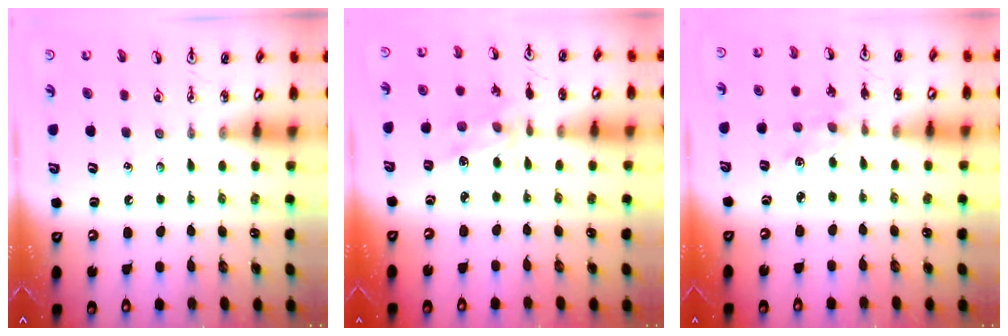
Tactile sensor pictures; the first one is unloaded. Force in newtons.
{"total": 2.5, "press": 2.5, "slide": 0.5}
{"total": 1.8, "press": 1.8, "slide": 0.3}